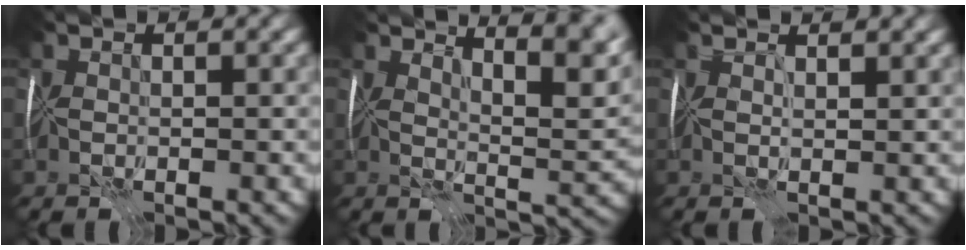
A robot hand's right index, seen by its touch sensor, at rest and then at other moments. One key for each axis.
{"total": 8.3, "fx": 5.6, "fy": 2.3, "fz": 5.6, "tx": -0.054, "ty": 0.019, "tz": 0.066}
{"total": 2.8, "fx": 2.0, "fy": 0.8, "fz": 1.7, "tx": -0.018, "ty": 0.013, "tz": 0.009}